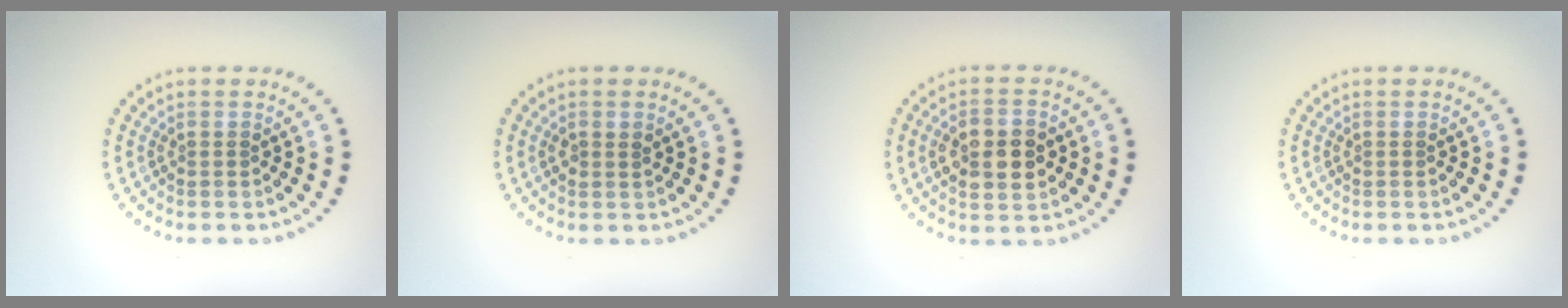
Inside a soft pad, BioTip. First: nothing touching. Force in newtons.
{"total": 1.1, "press": 1.0, "slide": 0.4}
{"total": 4.1, "press": 4.1, "slide": 0.2}
{"total": 0.0}